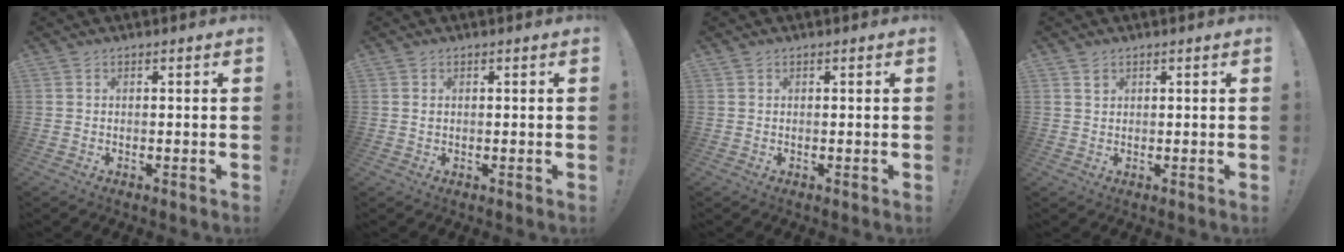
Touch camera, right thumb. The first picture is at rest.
{"total": 0.6, "force": [0.2, 0.5, 0.3], "torque": [-0.004, 0.001, 0.004]}
{"total": 0.0}
{"total": 1.8, "force": [0.9, 1.5, 0.2], "torque": [0.014, -0.008, 0.014]}